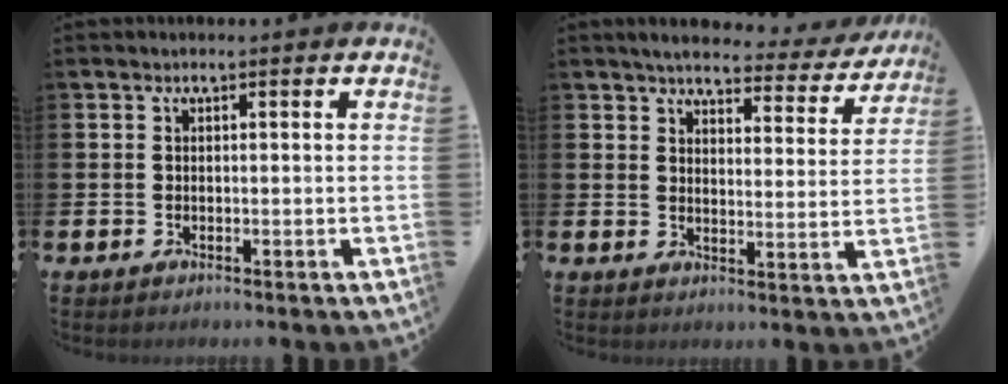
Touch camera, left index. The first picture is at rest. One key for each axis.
{"total": 4.5, "fx": 4.2, "fy": 1.0, "fz": 1.3, "tx": -0.034, "ty": -0.030, "tz": 0.067}